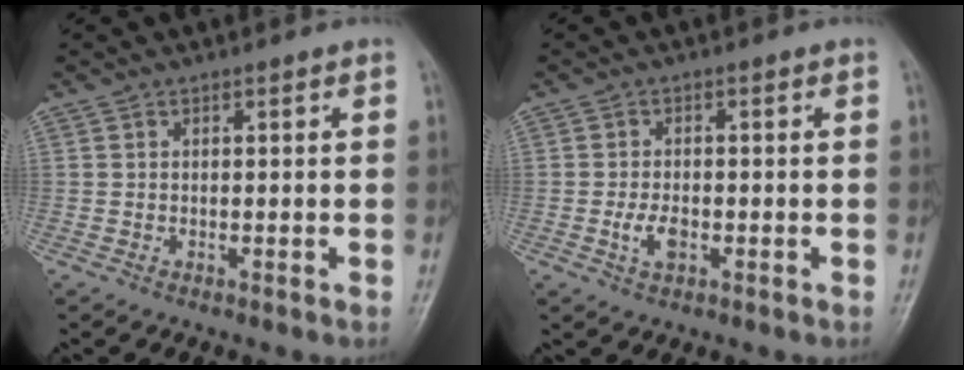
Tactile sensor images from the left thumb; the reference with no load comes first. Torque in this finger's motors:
{"motor_torque": [-0.38, 0.51, 0.21, 0.03, 0.03]}